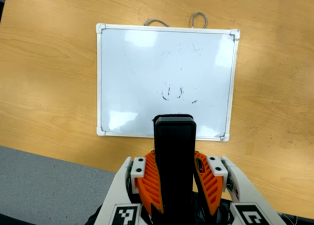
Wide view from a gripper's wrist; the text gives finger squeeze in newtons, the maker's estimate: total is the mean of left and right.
{"total": 9.7, "left": 8.2, "right": 11.2}